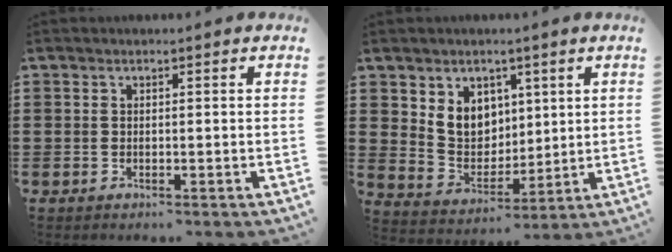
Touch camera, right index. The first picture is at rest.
{"total": 6.7, "force": [2.7, 5.7, 2.3], "torque": [-0.056, 0.000, 0.052]}